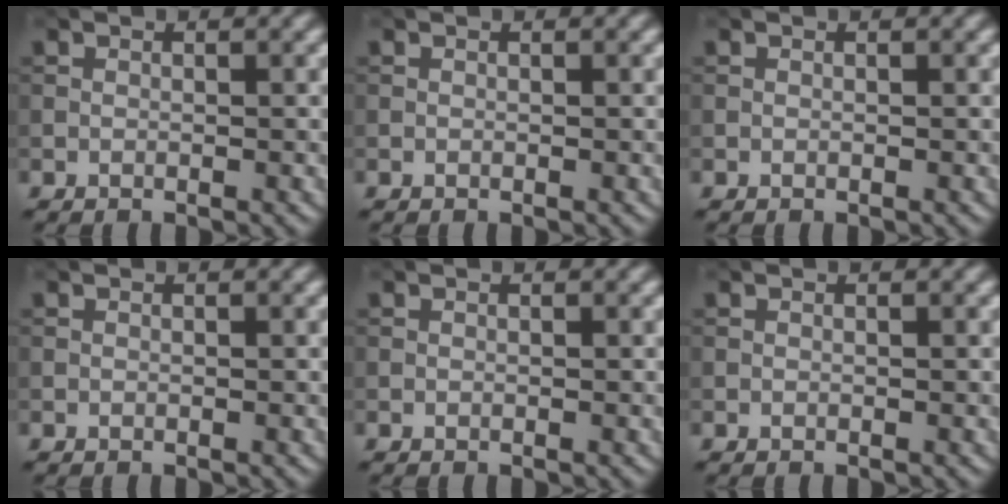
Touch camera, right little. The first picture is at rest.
{"total": 0.0}
{"total": 0.0}
{"total": 0.0}
{"total": 0.0}
{"total": 0.0}